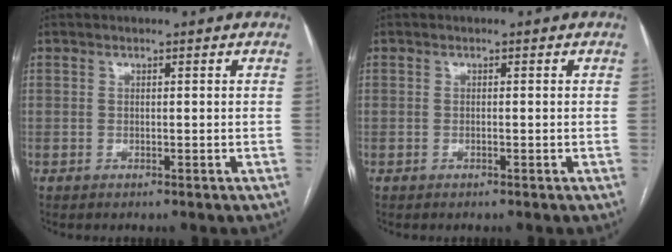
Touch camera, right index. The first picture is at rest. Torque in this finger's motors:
{"motor_torque": [-0.05, -0.15, -0.04, 0.00]}